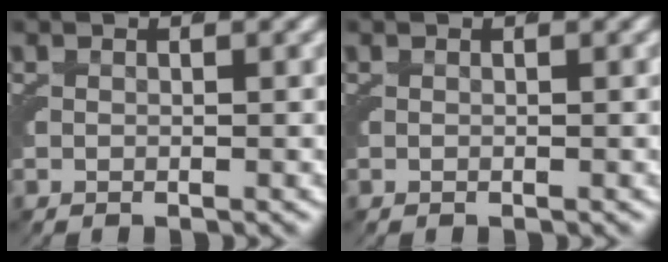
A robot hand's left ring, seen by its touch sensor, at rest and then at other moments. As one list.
[{"total": 0.0}]